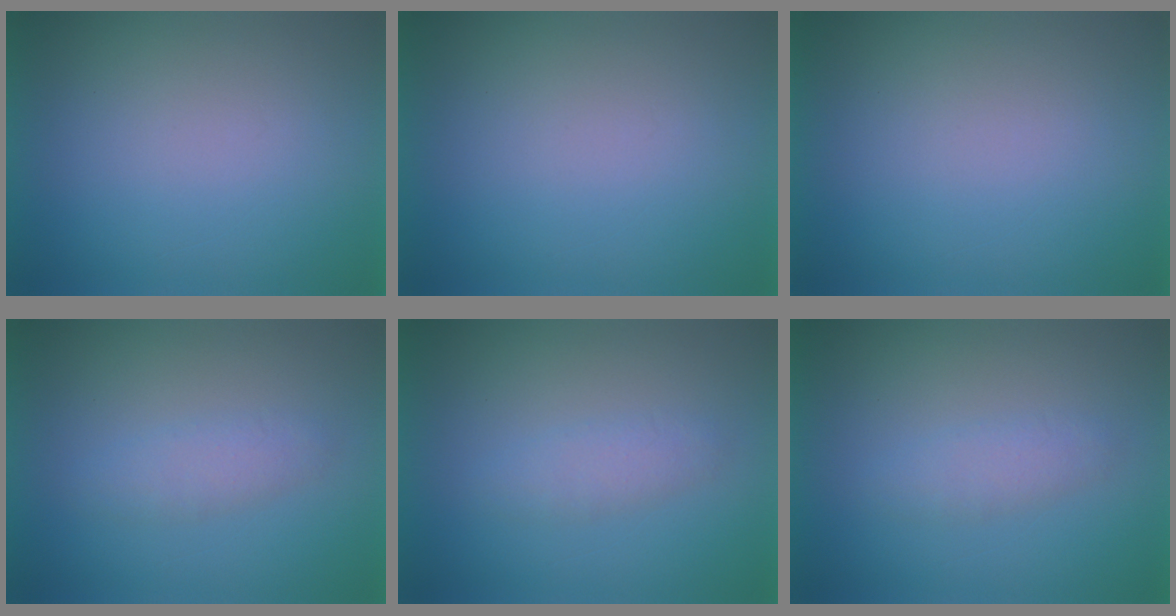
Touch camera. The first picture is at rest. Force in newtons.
{"total": 0.0}
{"total": 0.0}
{"total": 2.2}
{"total": 2.3}
{"total": 2.3}